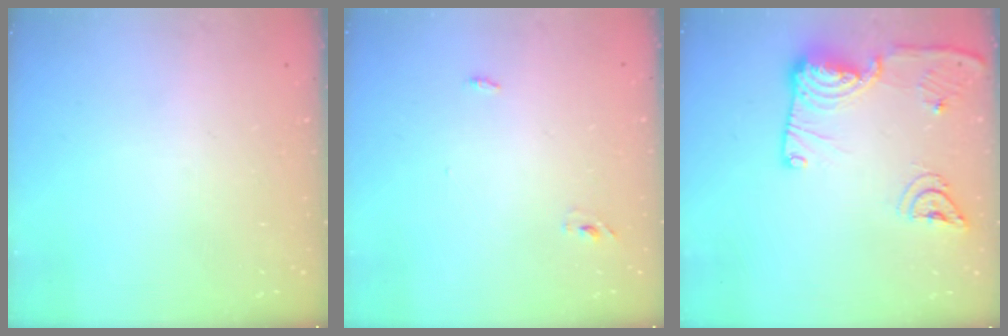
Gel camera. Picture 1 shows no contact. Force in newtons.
{"total": 2.9, "press": 2.7, "slide": 1.0}
{"total": 16.4, "press": 16.3, "slide": 2.0}